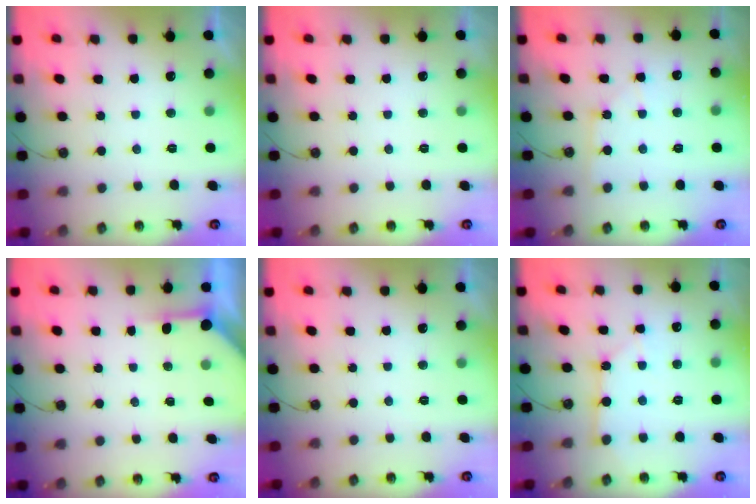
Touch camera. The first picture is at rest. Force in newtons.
{"total": 0.0}
{"total": 2.5, "press": 2.5, "slide": 0.4}
{"total": 3.7, "press": 3.7, "slide": 0.5}
{"total": 0.0}
{"total": 2.6, "press": 2.6, "slide": 0.3}